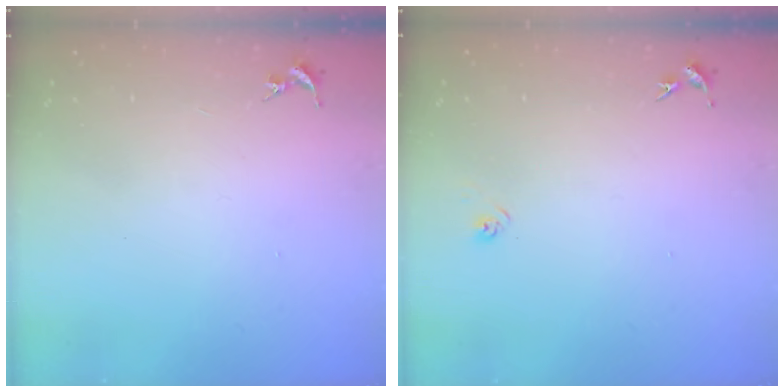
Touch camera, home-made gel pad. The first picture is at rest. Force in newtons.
{"total": 3.3, "press": 3.2, "slide": 0.8}